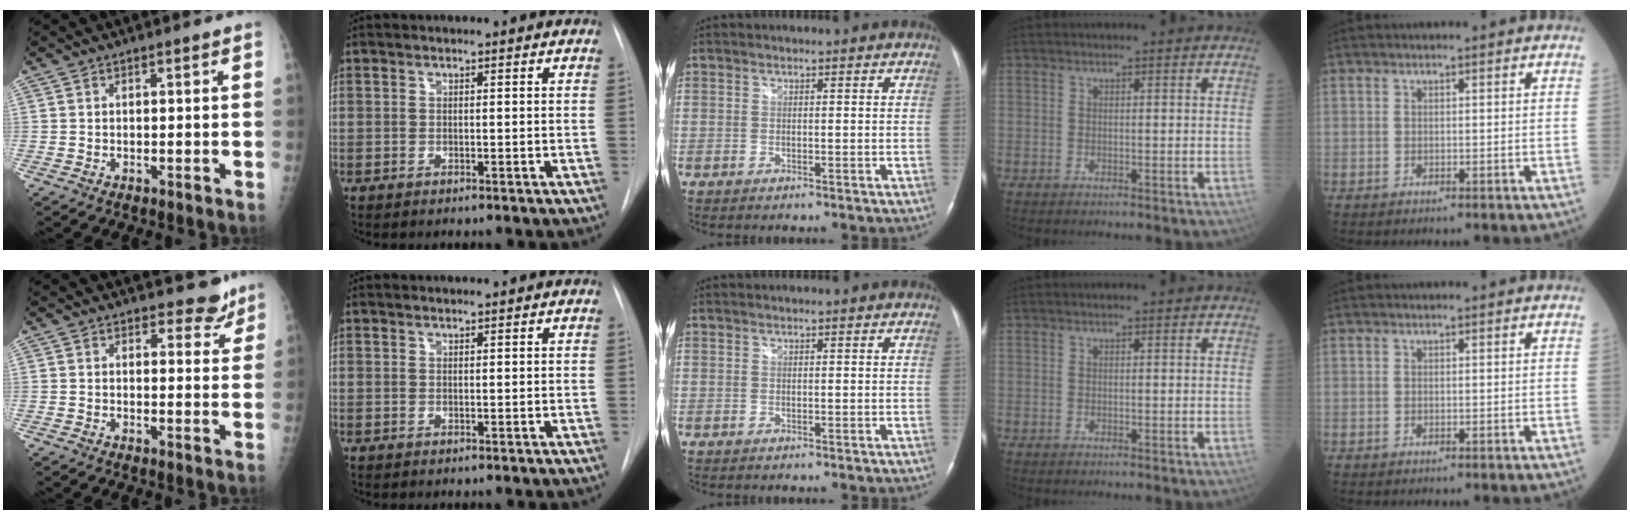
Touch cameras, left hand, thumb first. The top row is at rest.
{"thumb": {"total": 4.6, "force": [3.9, 2.2, 0.8], "torque": [0.018, -0.029, 0.041]}, "index": {"total": 1.2, "force": [1.2, 0.0, 0.2], "torque": [-0.004, 0.015, 0.023]}}